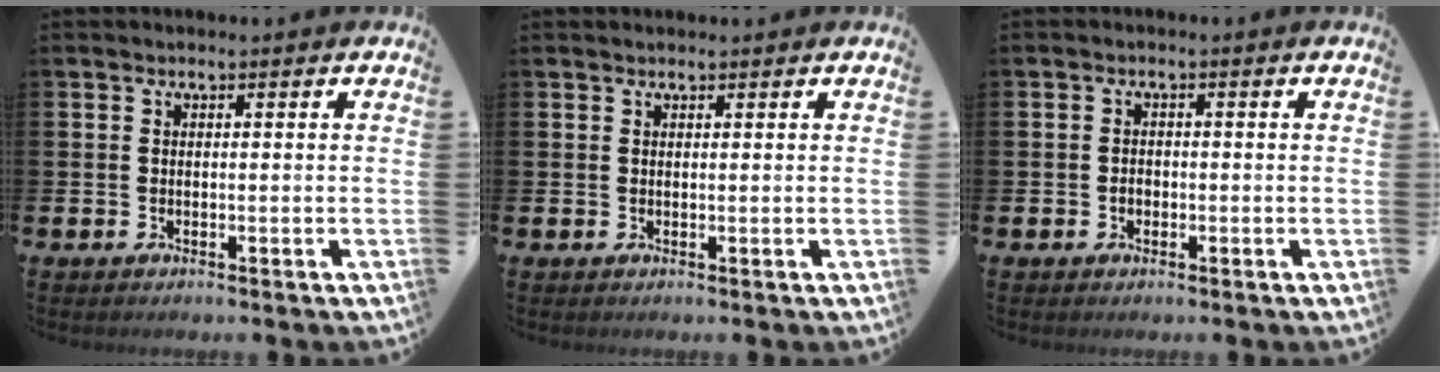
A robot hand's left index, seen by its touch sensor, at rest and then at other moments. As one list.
[{"total": 0.6, "force": [0.6, 0.1, 0.1], "torque": [0.005, -0.002, 0.008]}, {"total": 1.1, "force": [-0.4, 0.9, 0.5], "torque": [-0.006, 0.003, -0.010]}]